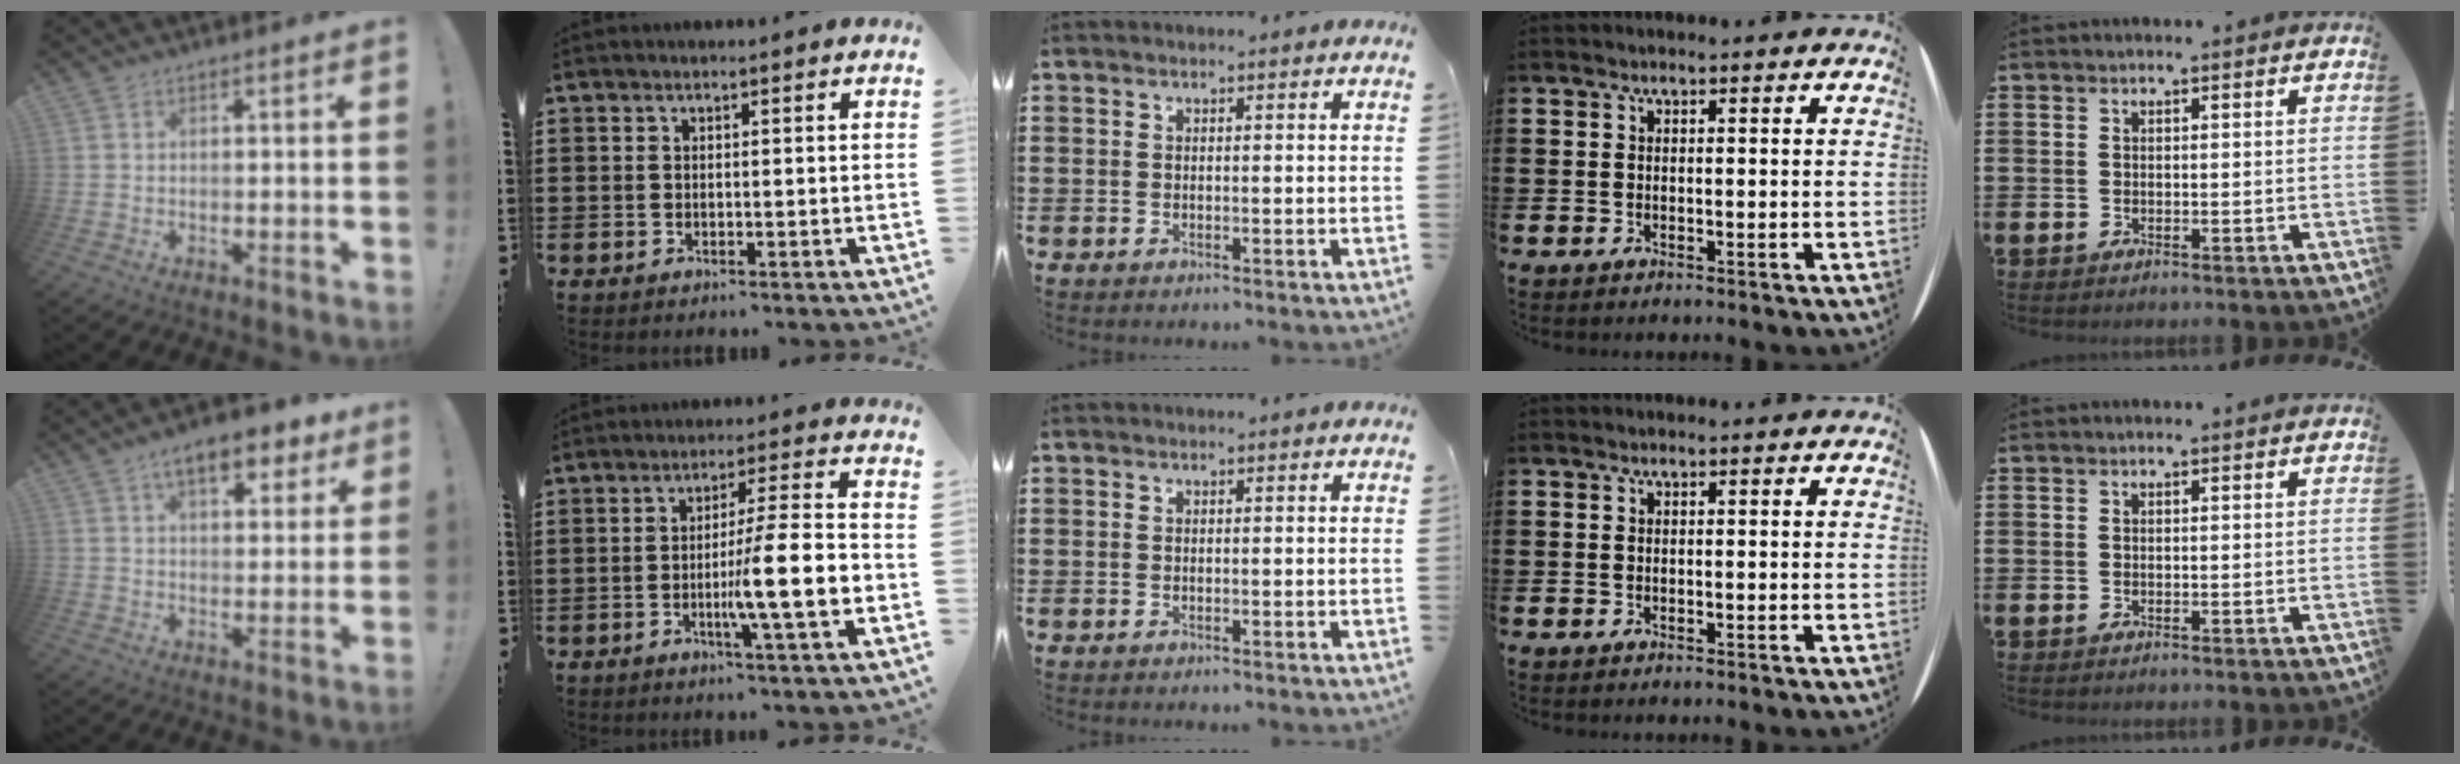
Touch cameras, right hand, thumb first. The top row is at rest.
{"thumb": {"total": 10.5, "force": [6.2, 4.8, 7.0], "torque": [-0.096, -0.029, 0.106]}, "index": {"total": 10.7, "force": [-2.7, 0.5, 10.4], "torque": [-0.164, -0.014, -0.051]}}